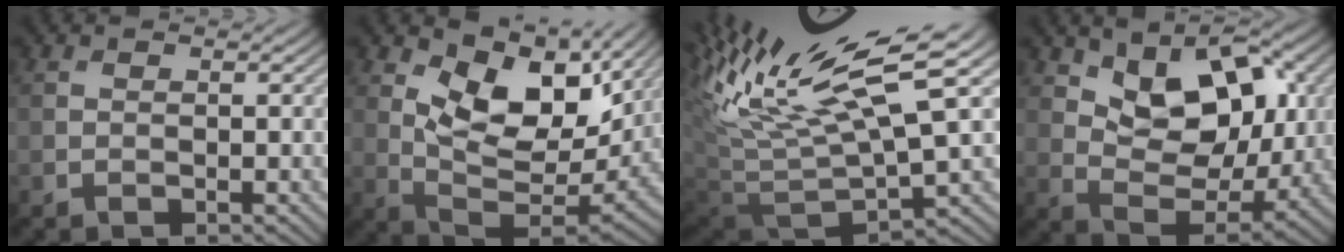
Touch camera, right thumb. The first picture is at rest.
{"total": 13.0, "force": [5.0, 6.7, 9.9], "torque": [-0.178, -0.014, 0.096]}
{"total": 16.3, "force": [8.5, 4.9, 13.0], "torque": [-0.282, 0.021, 0.156]}
{"total": 11.6, "force": [4.5, 6.8, 8.2], "torque": [-0.149, -0.012, 0.077]}